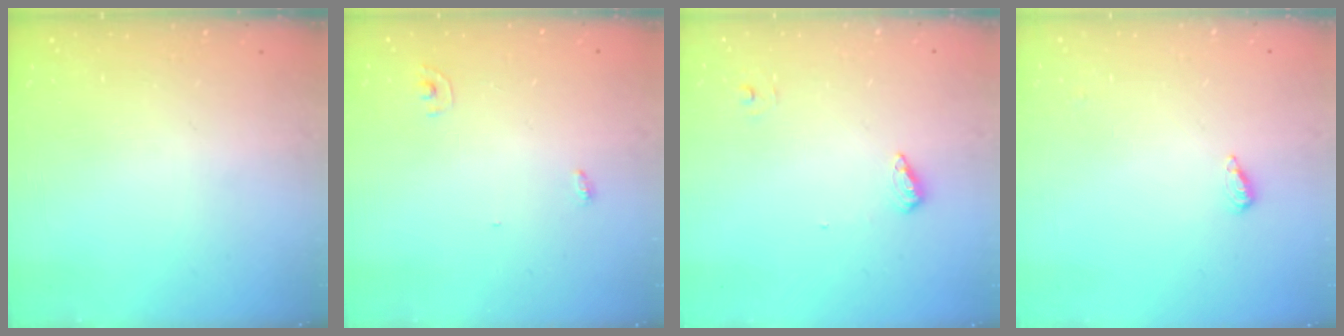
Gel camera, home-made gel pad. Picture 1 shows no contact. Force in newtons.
{"total": 2.8, "press": 2.8, "slide": 0.1}
{"total": 5.9, "press": 5.8, "slide": 1.4}
{"total": 2.2, "press": 2.2, "slide": 0.5}